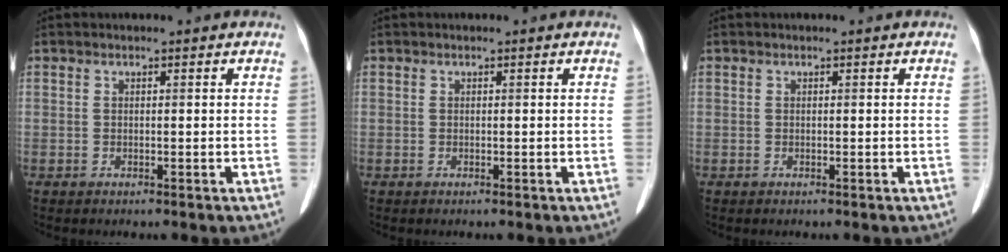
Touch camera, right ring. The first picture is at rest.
{"total": 0.0}
{"total": 0.0}